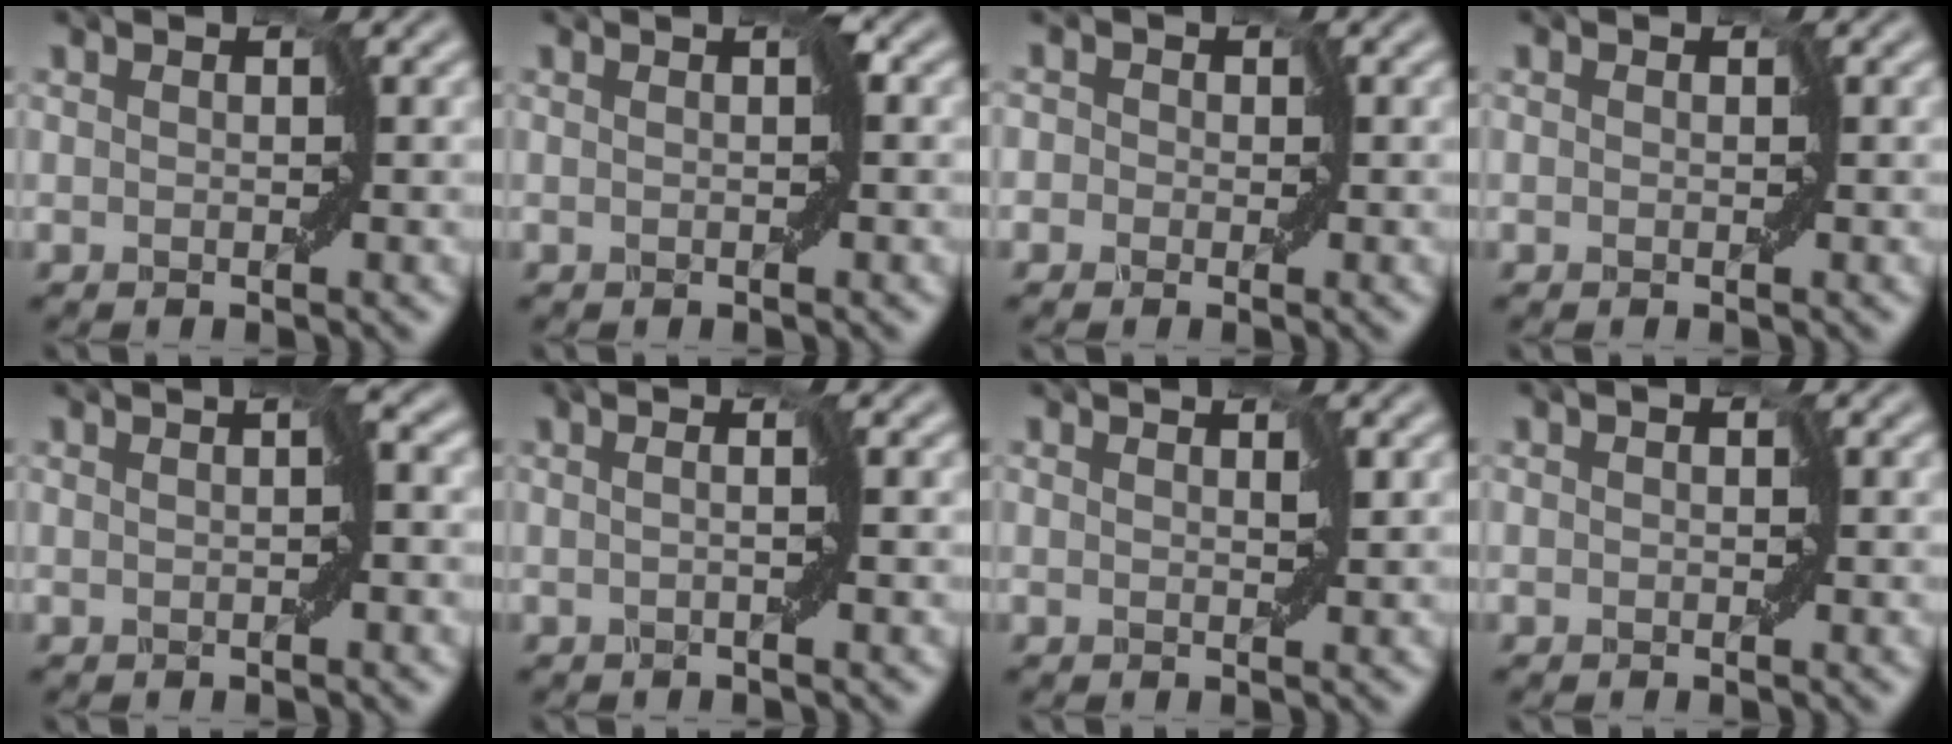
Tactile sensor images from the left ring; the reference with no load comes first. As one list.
[{"total": 0.6, "force": [-0.1, 0.0, 0.6], "torque": [-0.010, 0.000, -0.003]}, {"total": 2.3, "force": [-0.1, 2.3, 0.4], "torque": [0.017, 0.020, -0.037]}, {"total": 0.0}, {"total": 1.1, "force": [-0.2, 0.0, 1.1], "torque": [-0.023, 0.000, -0.007]}, {"total": 0.9, "force": [0.0, -0.6, 0.7], "torque": [-0.017, 0.000, -0.004]}, {"total": 0.5, "force": [0.3, 0.1, 0.4], "torque": [-0.005, -0.001, 0.003]}, {"total": 0.0}]